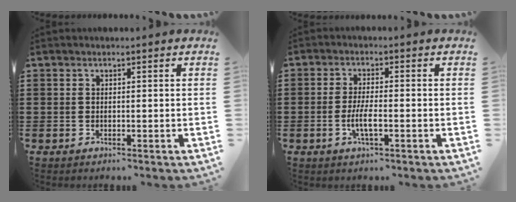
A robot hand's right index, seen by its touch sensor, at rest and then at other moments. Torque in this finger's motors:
{"motor_torque": [1.51, 0.63, 0.46, 0.13]}